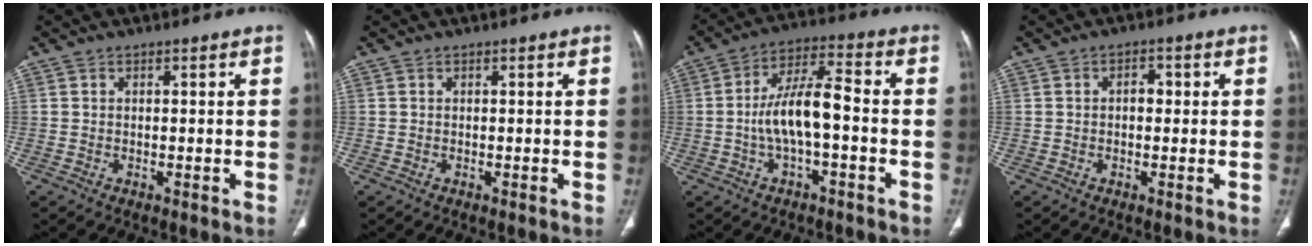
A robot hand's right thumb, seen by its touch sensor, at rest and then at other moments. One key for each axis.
{"total": 0.0}
{"total": 10.2, "fx": -1.7, "fy": 3.5, "fz": 9.4, "tx": -0.184, "ty": 0.037, "tz": -0.034}
{"total": 2.3, "fx": 0.1, "fy": 1.5, "fz": 1.7, "tx": -0.017, "ty": 0.009, "tz": -0.002}